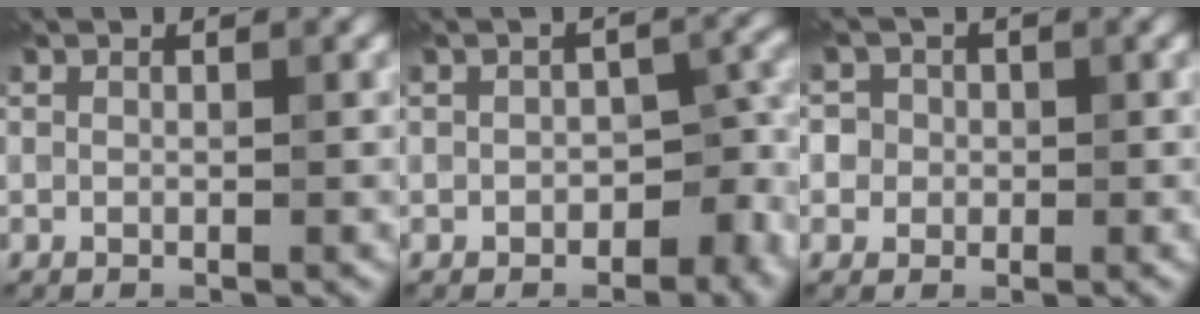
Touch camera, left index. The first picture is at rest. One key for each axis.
{"total": 5.0, "fx": -2.1, "fy": 3.3, "fz": 3.1, "tx": -0.014, "ty": 0.006, "tz": -0.027}
{"total": 2.8, "fx": 0.5, "fy": 2.7, "fz": 0.3, "tx": 0.025, "ty": 0.019, "tz": -0.022}